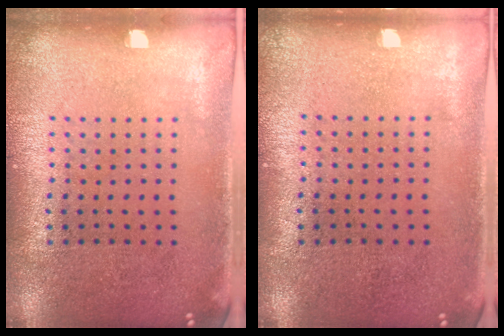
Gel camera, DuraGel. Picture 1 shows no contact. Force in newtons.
{"total": 0.0}